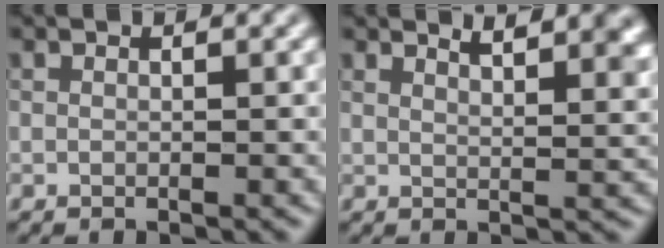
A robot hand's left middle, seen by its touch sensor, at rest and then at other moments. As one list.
[{"total": 5.3, "force": [4.0, 1.8, 3.0], "torque": [-0.015, 0.021, 0.043]}]